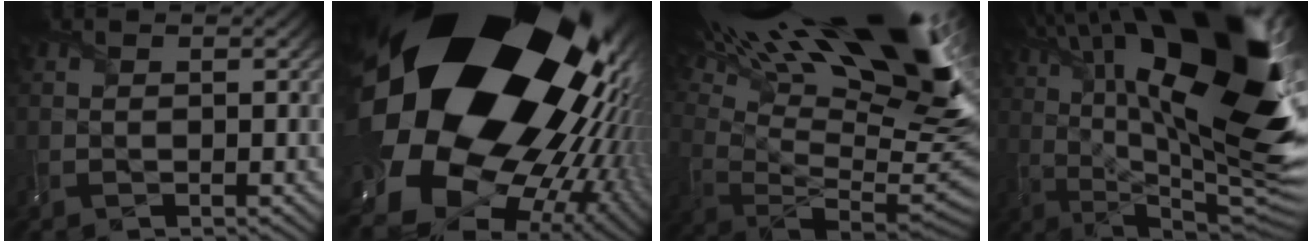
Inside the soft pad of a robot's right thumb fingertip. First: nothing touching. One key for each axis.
{"total": 24.6, "fx": 4.2, "fy": 18.8, "fz": 15.4, "tx": -0.279, "ty": -0.064, "tz": 0.042}
{"total": 21.9, "fx": 12.0, "fy": 6.6, "fz": 17.1, "tx": -0.237, "ty": 0.051, "tz": 0.198}
{"total": 22.1, "fx": 7.6, "fy": 7.8, "fz": 19.2, "tx": -0.291, "ty": 0.040, "tz": 0.112}